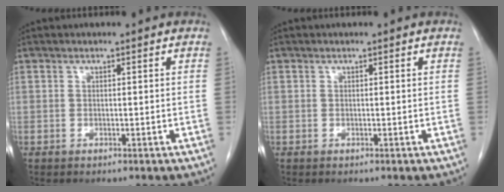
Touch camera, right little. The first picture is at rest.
{"total": 0.0}